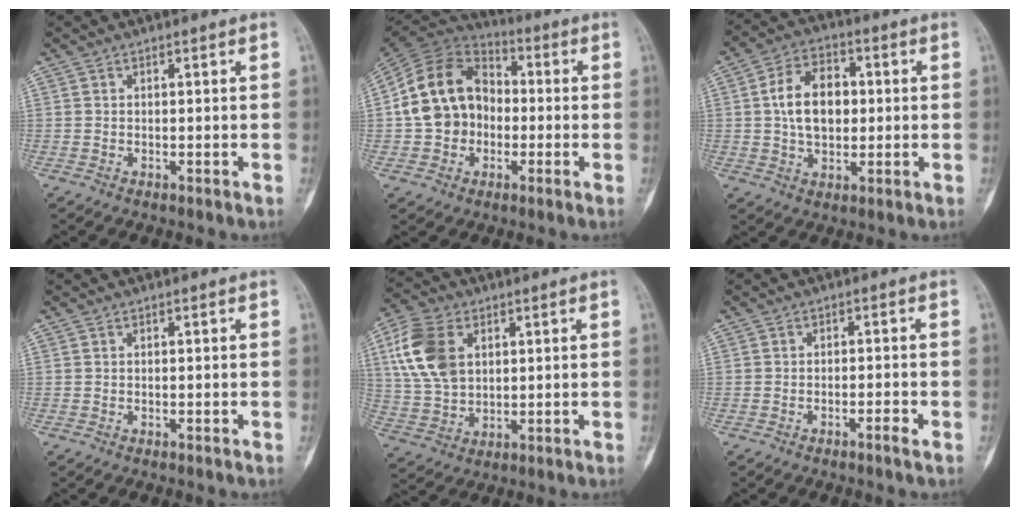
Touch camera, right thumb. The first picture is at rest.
{"total": 15.6, "force": [-1.0, 12.7, 9.0], "torque": [-0.139, 0.036, -0.026]}
{"total": 10.9, "force": [0.9, 7.3, 8.0], "torque": [-0.119, 0.014, 0.011]}
{"total": 0.0}
{"total": 12.8, "force": [4.0, 8.7, 8.5], "torque": [-0.164, -0.002, 0.081]}
{"total": 1.8, "force": [-1.1, 0.1, 1.4], "torque": [-0.031, 0.006, -0.020]}